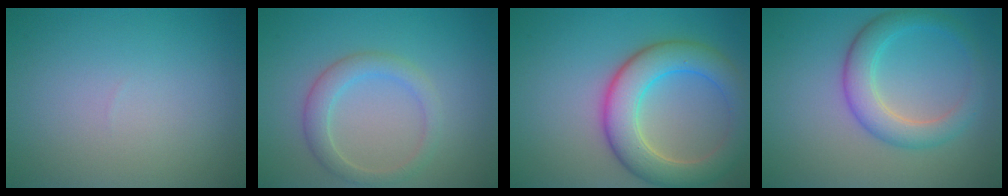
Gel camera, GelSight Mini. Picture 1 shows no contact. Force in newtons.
{"total": 2.7, "press": 2.7, "slide": 0.2}
{"total": 7.0, "press": 6.9, "slide": 0.3}
{"total": 4.0, "press": 4.0, "slide": 0.1}